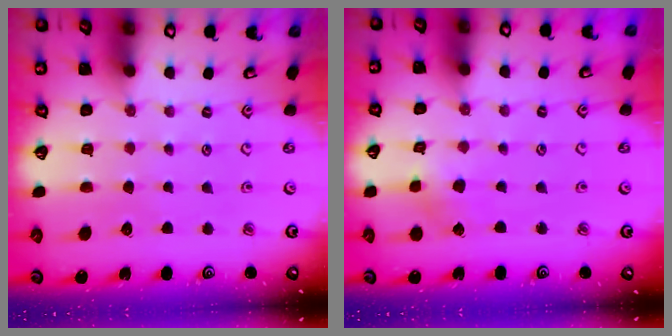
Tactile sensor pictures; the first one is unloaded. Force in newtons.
{"total": 3.5, "press": 3.5, "slide": 0.2}